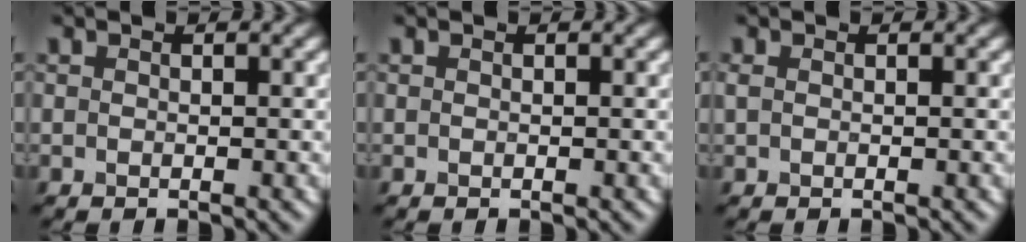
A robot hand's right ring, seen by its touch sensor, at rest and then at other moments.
{"total": 0.0}
{"total": 0.6, "force": [0.2, 0.3, 0.4], "torque": [-0.012, 0.001, 0.005]}